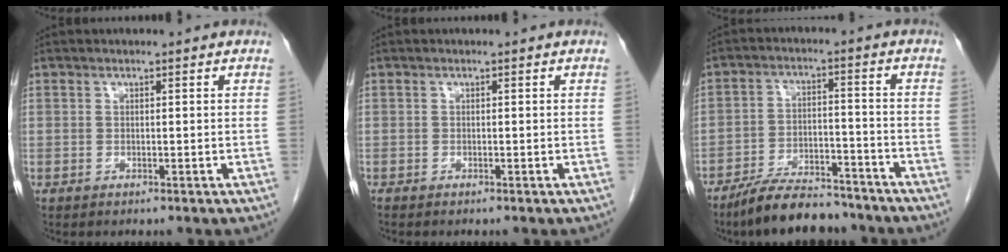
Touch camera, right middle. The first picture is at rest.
{"total": 0.0}
{"total": 10.7, "force": [-9.3, 2.9, 4.4], "torque": [-0.075, 0.000, -0.156]}